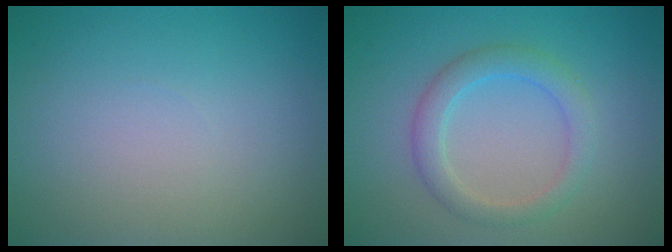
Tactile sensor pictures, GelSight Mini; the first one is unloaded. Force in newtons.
{"total": 1.9, "press": 1.9, "slide": 0.2}